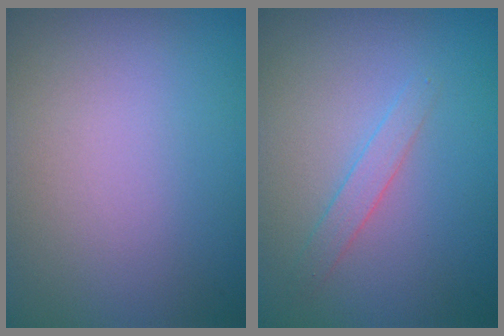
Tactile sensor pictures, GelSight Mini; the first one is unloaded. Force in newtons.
{"total": 1.4, "press": 1.4, "slide": 0.1}